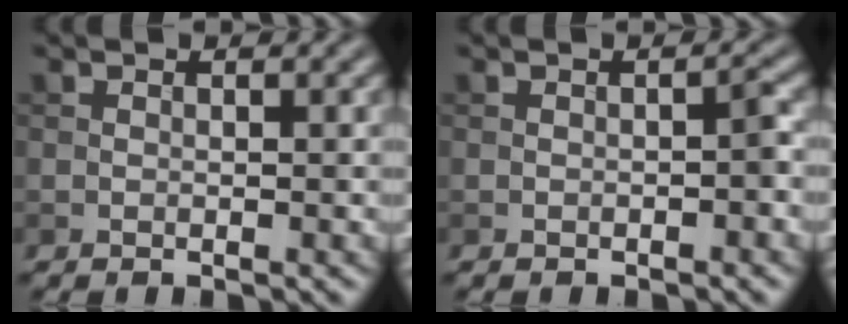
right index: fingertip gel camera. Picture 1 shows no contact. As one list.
[{"total": 1.0, "force": [-0.4, 0.1, 0.9], "torque": [-0.013, 0.006, -0.004]}]